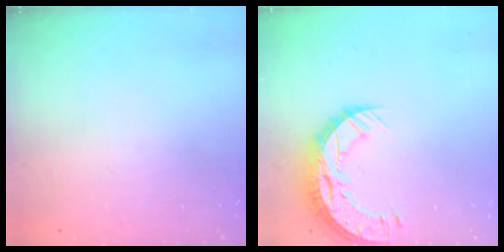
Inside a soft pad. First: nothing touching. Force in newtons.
{"total": 11.7, "press": 11.7, "slide": 0.8}